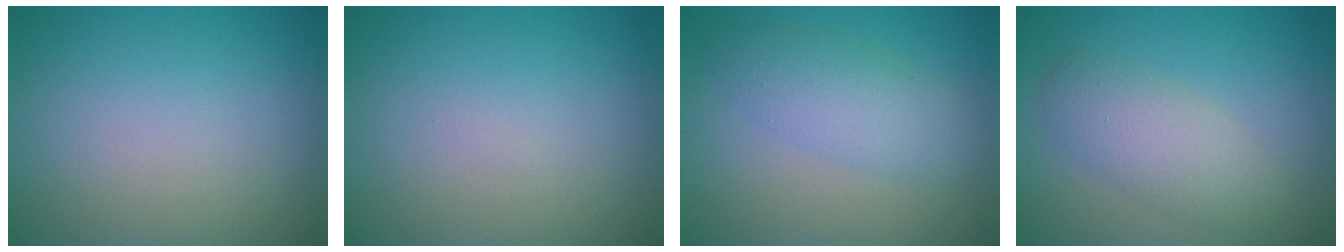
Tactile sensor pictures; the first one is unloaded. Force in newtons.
{"total": 0.0}
{"total": 3.7, "press": 3.7, "slide": 0.1}
{"total": 3.5, "press": 3.5, "slide": 0.2}